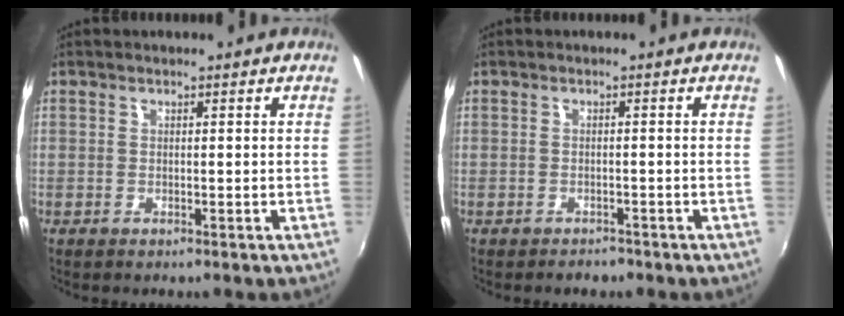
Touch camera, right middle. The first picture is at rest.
{"total": 2.1, "force": [-1.8, 0.8, 0.4], "torque": [-0.012, -0.007, -0.027]}